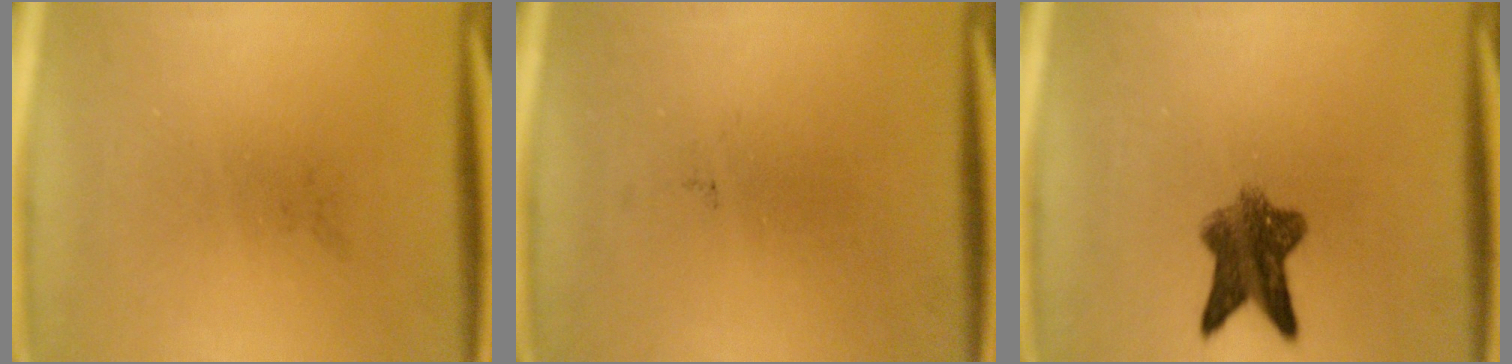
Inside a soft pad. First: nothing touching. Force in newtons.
{"total": 0.0}
{"total": 7.1}